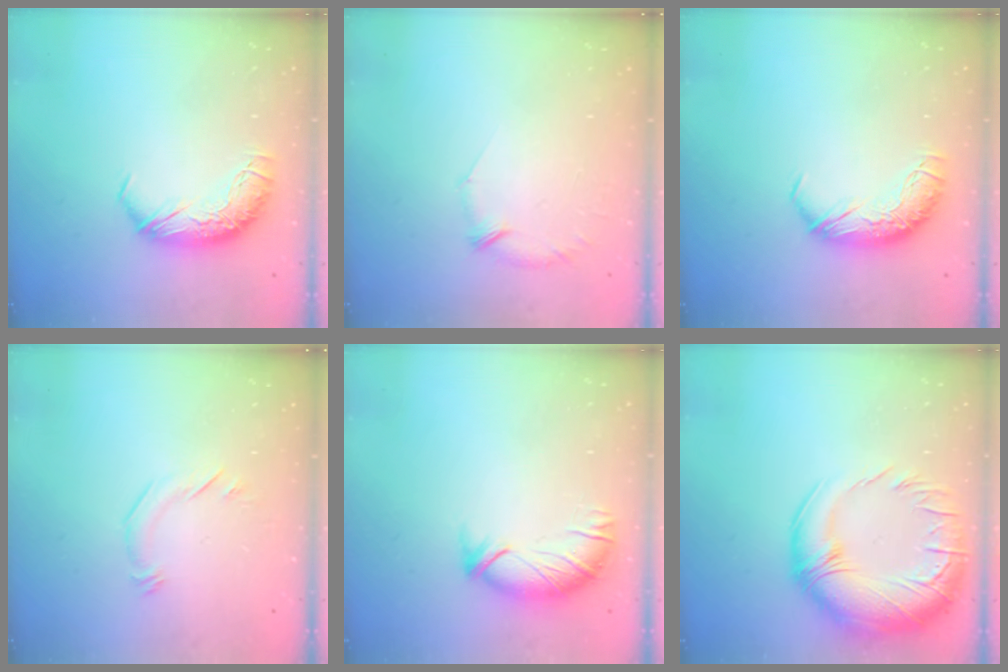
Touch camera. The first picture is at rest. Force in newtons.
{"total": 7.9, "press": 7.9, "slide": 0.7}
{"total": 0.0}
{"total": 5.8, "press": 5.8, "slide": 0.8}
{"total": 3.4, "press": 3.1, "slide": 1.3}
{"total": 11.3, "press": 9.8, "slide": 5.7}